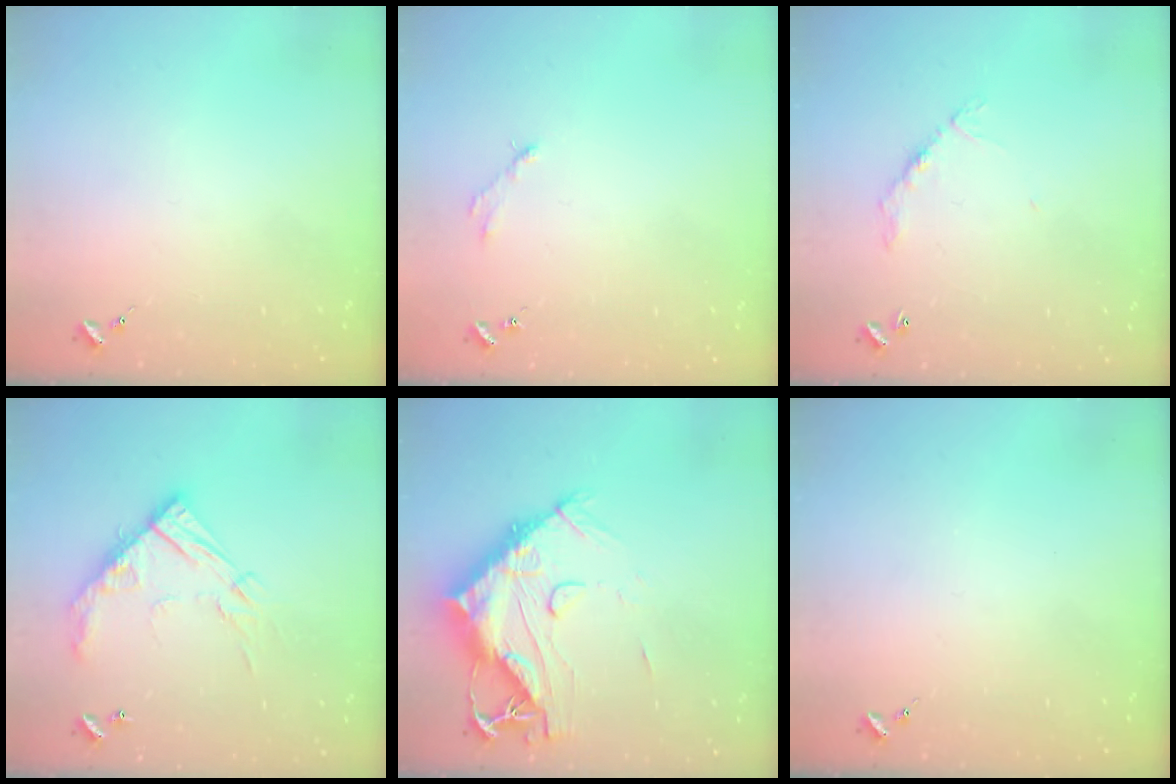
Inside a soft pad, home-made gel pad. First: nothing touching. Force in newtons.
{"total": 2.8, "press": 2.8, "slide": 0.4}
{"total": 6.4, "press": 6.4, "slide": 0.4}
{"total": 16.5, "press": 16.5, "slide": 1.5}
{"total": 18.5, "press": 18.4, "slide": 1.9}
{"total": 0.0}